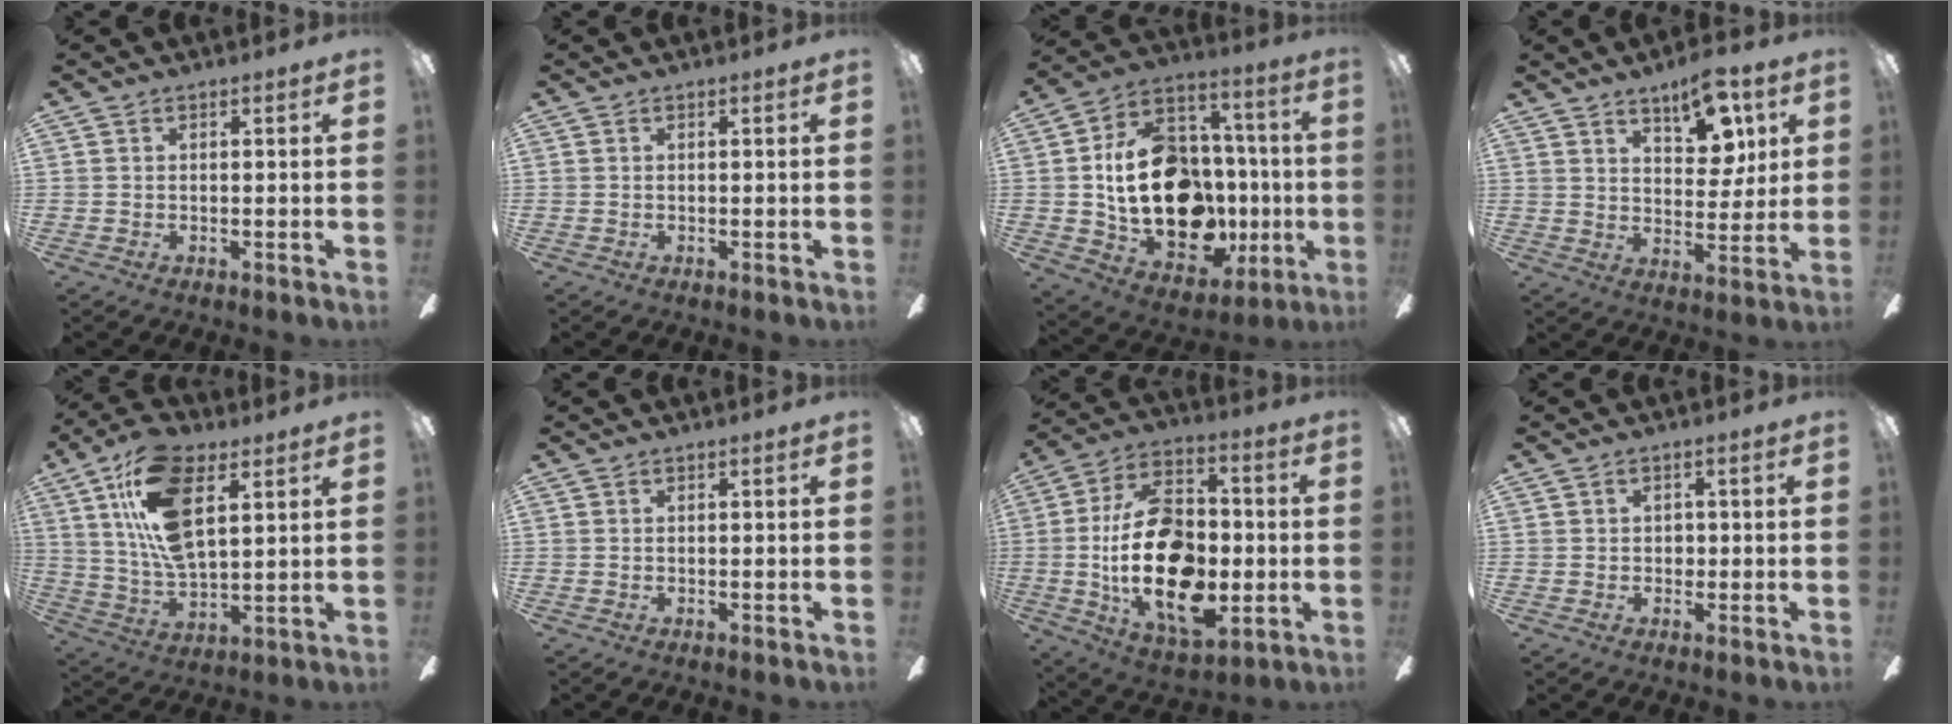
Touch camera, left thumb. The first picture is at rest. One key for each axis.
{"total": 0.0}
{"total": 23.4, "fx": -0.7, "fy": 17.0, "fz": 16.1, "tx": -0.297, "ty": 0.008, "tz": 0.005}
{"total": 11.5, "fx": 7.1, "fy": 5.3, "fz": 7.3, "tx": -0.093, "ty": -0.029, "tz": 0.120}
{"total": 17.9, "fx": 8.1, "fy": 8.4, "fz": 13.5, "tx": -0.276, "ty": -0.018, "tz": 0.141}
{"total": 0.0}
{"total": 24.9, "fx": -2.8, "fy": 15.1, "fz": 19.6, "tx": -0.376, "ty": 0.007, "tz": -0.042}
{"total": 1.7, "fx": 0.1, "fy": 1.5, "fz": 0.8, "tx": -0.017, "ty": 0.007, "tz": -0.001}